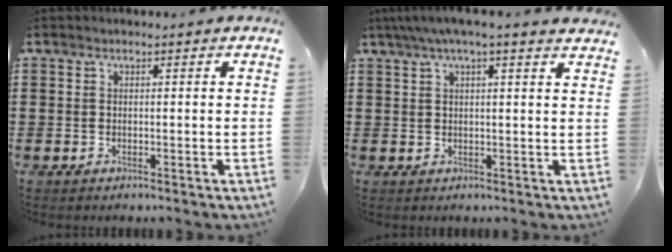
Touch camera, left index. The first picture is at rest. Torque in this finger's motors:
{"motor_torque": [0.97, -1.16, -0.05, -0.07]}